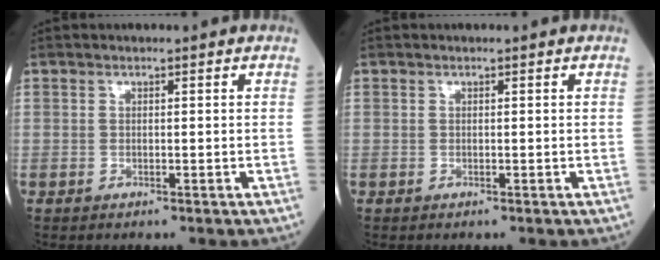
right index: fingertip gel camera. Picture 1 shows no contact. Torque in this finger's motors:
{"motor_torque": [0.02, -0.02, 0.00, 0.01]}